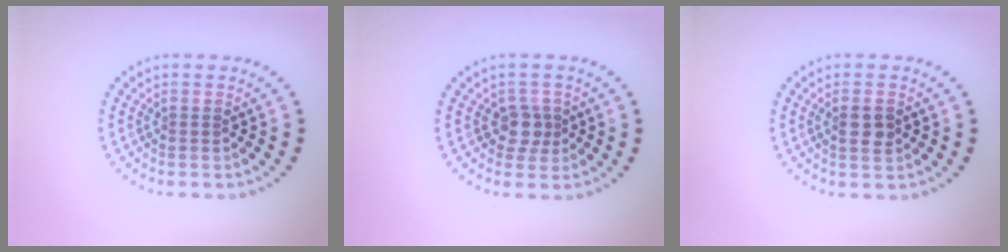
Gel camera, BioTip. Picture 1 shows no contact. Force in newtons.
{"total": 1.9, "press": 1.7, "slide": 0.9}
{"total": 2.0, "press": 1.9, "slide": 0.4}